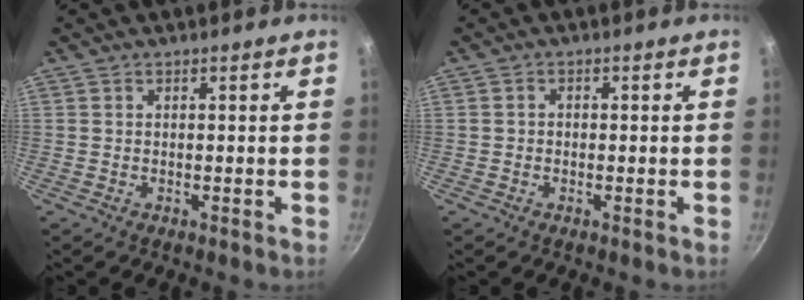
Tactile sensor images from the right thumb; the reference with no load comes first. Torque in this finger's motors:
{"motor_torque": [-0.05, -0.64, -0.50, 0.24, -0.03]}